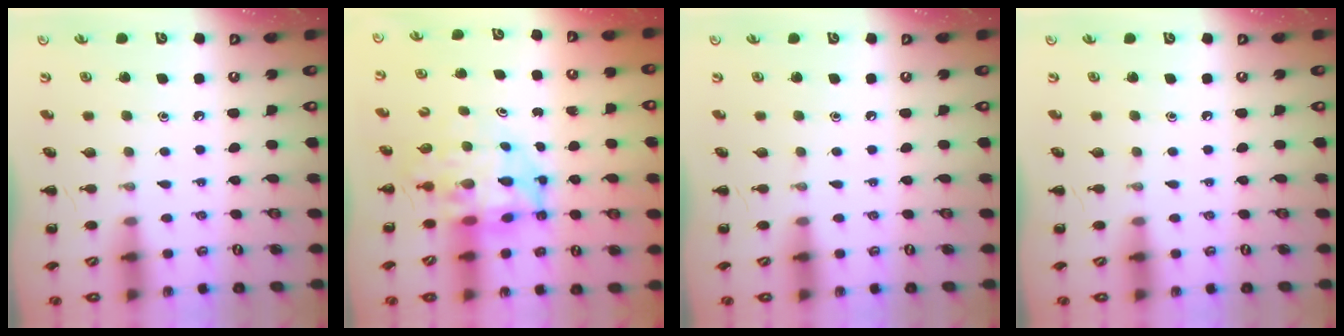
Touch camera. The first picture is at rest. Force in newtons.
{"total": 6.8, "press": 6.4, "slide": 2.3}
{"total": 0.0}
{"total": 0.0}